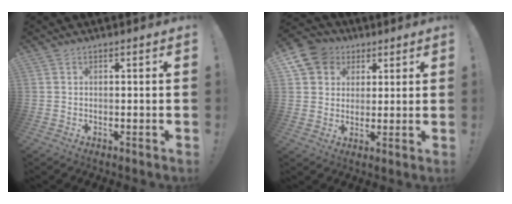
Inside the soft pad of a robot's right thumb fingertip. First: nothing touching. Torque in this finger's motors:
{"motor_torque": [1.06, 1.06, 0.12, 0.11, 0.19]}